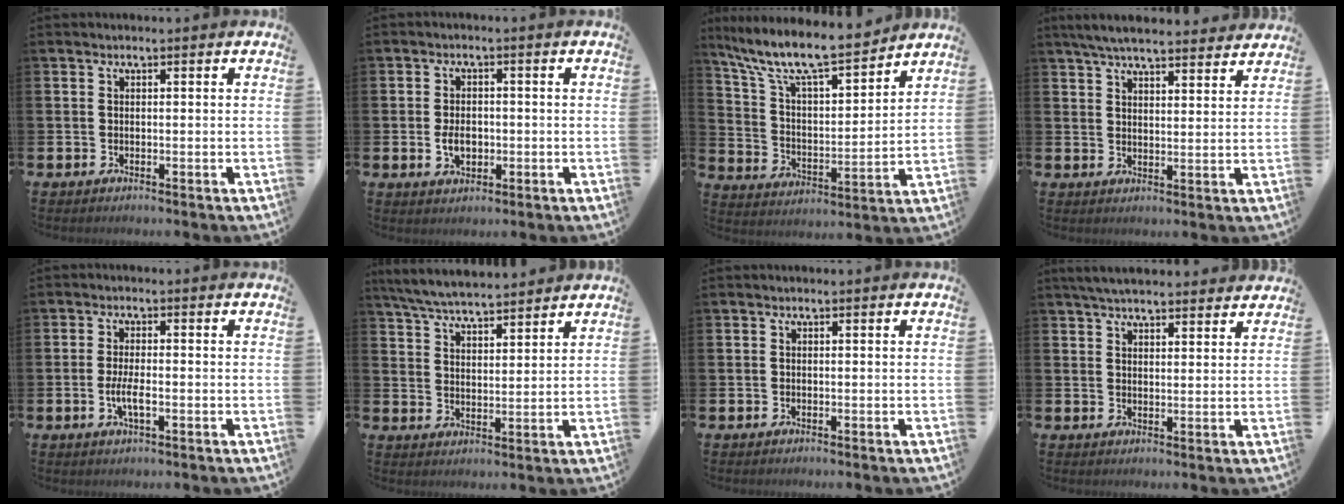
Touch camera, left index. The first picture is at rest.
{"total": 3.3, "force": [-0.5, 2.3, 2.3], "torque": [-0.028, -0.003, -0.015]}
{"total": 10.4, "force": [9.3, 1.8, 4.4], "torque": [-0.131, -0.058, 0.159]}
{"total": 5.9, "force": [5.6, 0.7, 1.7], "torque": [-0.049, -0.021, 0.103]}
{"total": 3.1, "force": [-0.8, 1.0, 2.9], "torque": [-0.054, -0.002, -0.019]}
{"total": 6.2, "force": [6.0, 0.4, 1.1], "torque": [-0.049, -0.029, 0.110]}
{"total": 0.0}
{"total": 4.5, "force": [4.3, 0.7, 1.0], "torque": [-0.030, -0.013, 0.081]}